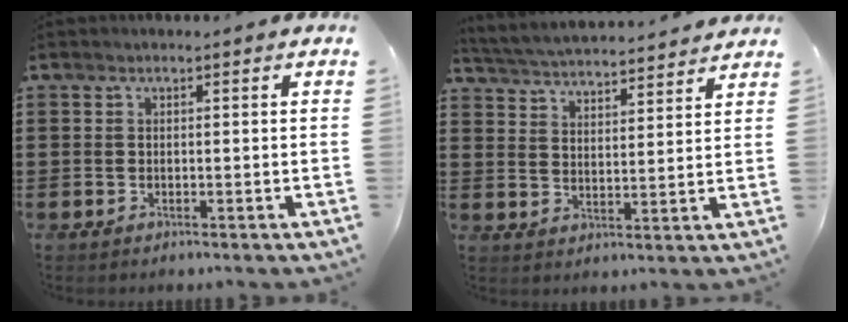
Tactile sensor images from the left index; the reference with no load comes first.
{"total": 4.0, "force": [4.0, -0.3, 0.1], "torque": [-0.023, -0.029, 0.065]}